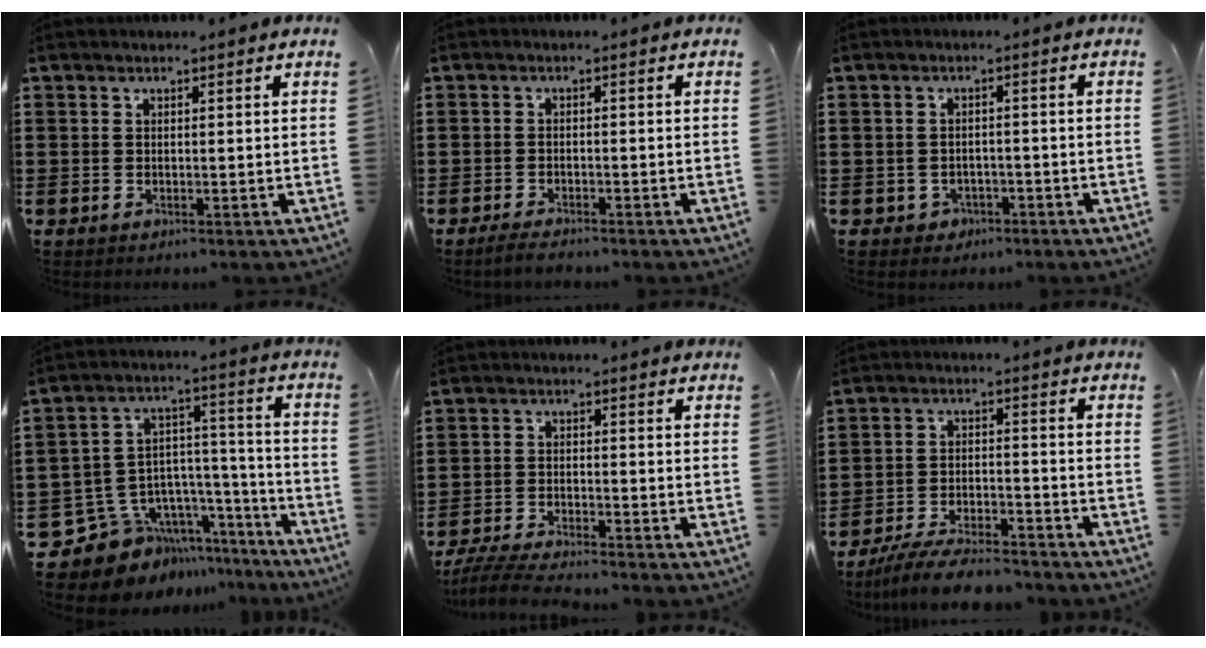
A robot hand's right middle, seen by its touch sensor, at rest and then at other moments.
{"total": 2.0, "force": [-1.9, 0.2, 0.6], "torque": [-0.020, -0.001, -0.040]}
{"total": 1.5, "force": [-1.2, 0.9, 0.0], "torque": [-0.009, -0.001, -0.028]}
{"total": 9.6, "force": [-7.1, 6.1, 1.8], "torque": [-0.062, 0.000, -0.128]}
{"total": 4.6, "force": [-4.4, 0.1, 1.4], "torque": [-0.045, -0.013, -0.091]}
{"total": 7.2, "force": [-6.7, 0.7, 2.5], "torque": [-0.052, 0.003, -0.128]}